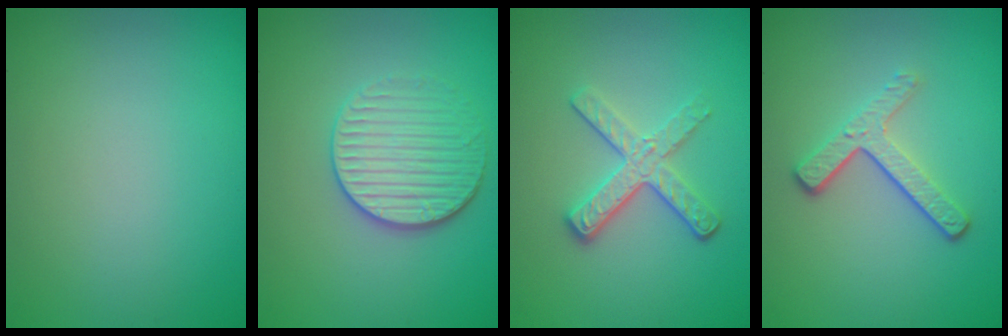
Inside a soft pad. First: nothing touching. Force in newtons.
{"total": 3.4, "press": 3.2, "slide": 1.2}
{"total": 3.3, "press": 2.6, "slide": 2.0}
{"total": 3.4, "press": 2.3, "slide": 2.5}